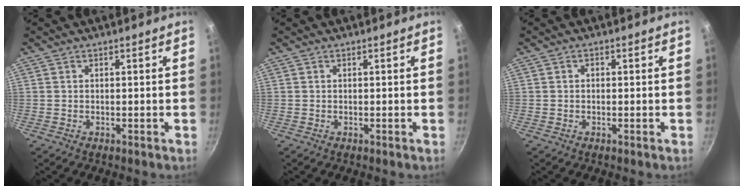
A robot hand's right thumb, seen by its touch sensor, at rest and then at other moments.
{"total": 0.0}
{"total": 0.9, "force": [0.0, 0.7, 0.5], "torque": [-0.008, 0.006, 0.001]}